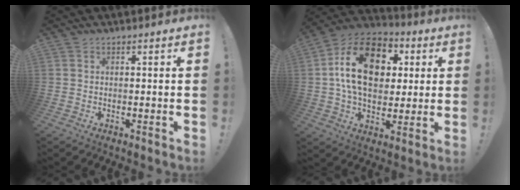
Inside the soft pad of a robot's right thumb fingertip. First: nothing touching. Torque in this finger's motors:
{"motor_torque": [1.57, 3.44, 0.67, -0.06, 0.20]}